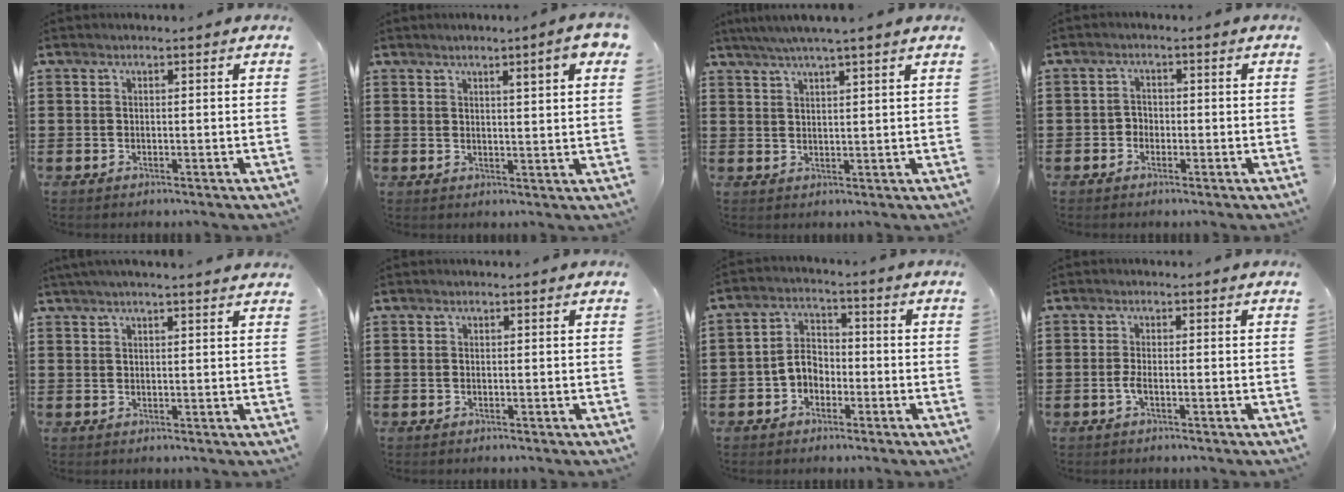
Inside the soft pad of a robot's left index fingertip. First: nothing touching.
{"total": 4.9, "force": [3.3, -0.1, 3.6], "torque": [-0.061, -0.012, 0.051]}
{"total": 3.6, "force": [3.0, -0.6, 1.8], "torque": [-0.042, -0.005, 0.053]}
{"total": 1.4, "force": [-0.9, 1.1, 0.2], "torque": [-0.008, 0.005, -0.022]}
{"total": 2.2, "force": [2.0, -0.2, 1.0], "torque": [-0.024, 0.001, 0.036]}
{"total": 0.0}
{"total": 4.3, "force": [-1.9, 3.1, 2.2], "torque": [-0.053, 0.012, -0.041]}
{"total": 1.5, "force": [-0.6, 0.2, 1.4], "torque": [-0.034, -0.002, -0.013]}